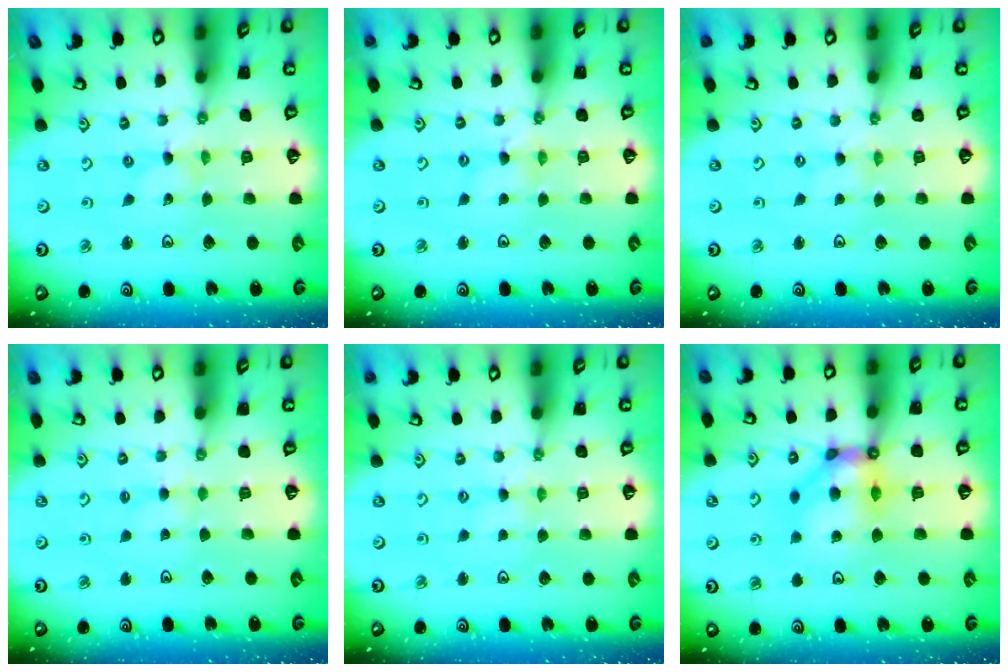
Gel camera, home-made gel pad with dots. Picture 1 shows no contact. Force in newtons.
{"total": 1.7, "press": 1.7, "slide": 0.2}
{"total": 0.0}
{"total": 2.8, "press": 2.8, "slide": 0.3}
{"total": 2.4, "press": 2.4, "slide": 0.4}
{"total": 10.0, "press": 10.0, "slide": 0.9}